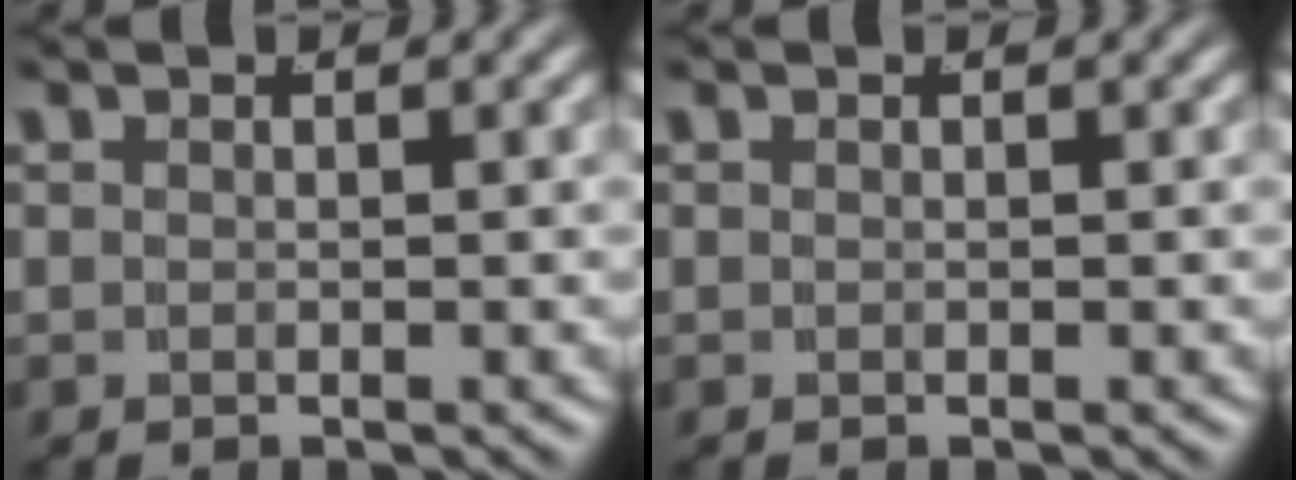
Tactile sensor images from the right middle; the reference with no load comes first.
{"total": 0.0}